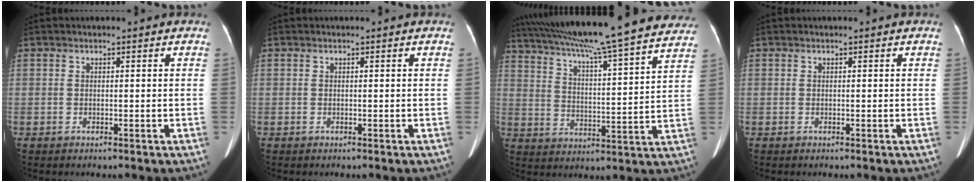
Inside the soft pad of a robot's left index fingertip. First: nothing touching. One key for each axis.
{"total": 0.0}
{"total": 29.6, "fx": 26.0, "fy": 1.4, "fz": 14.2, "tx": -0.239, "ty": -0.013, "tz": 0.351}
{"total": 0.0}